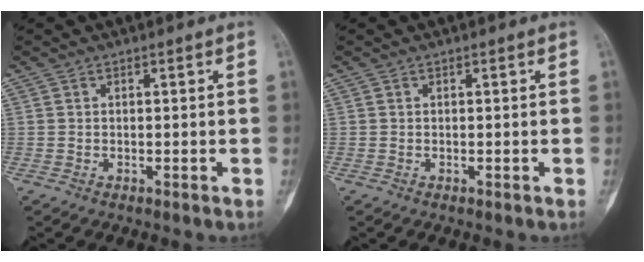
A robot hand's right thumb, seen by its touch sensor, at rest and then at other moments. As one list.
[{"total": 0.0}]